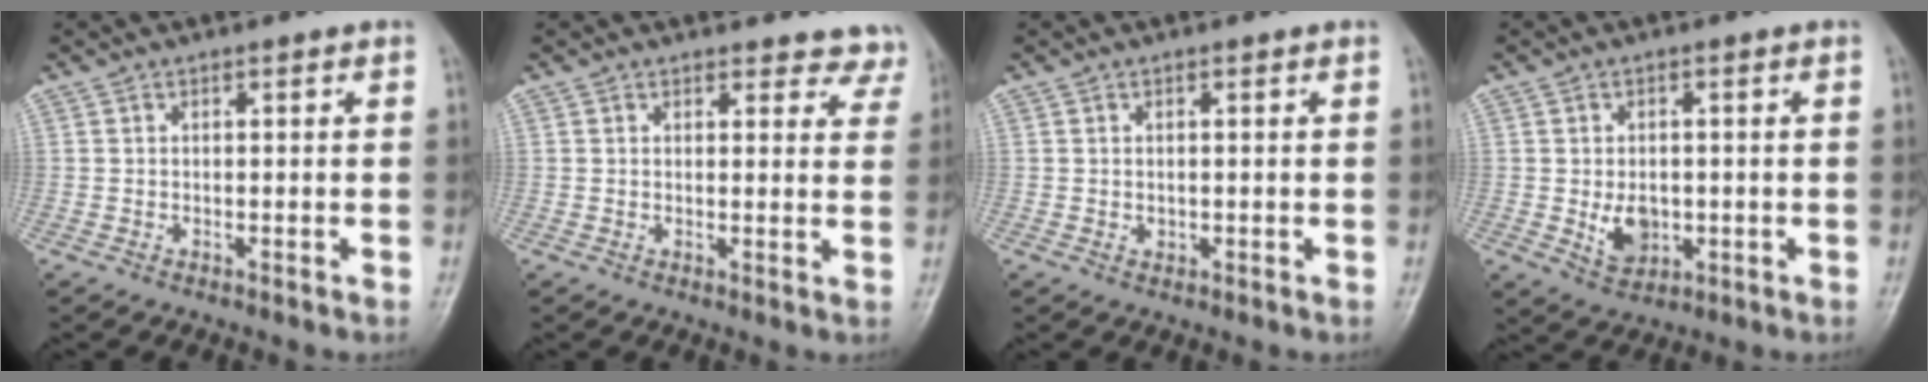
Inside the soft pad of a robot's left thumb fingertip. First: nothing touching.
{"total": 5.9, "force": [5.4, 2.4, 0.0], "torque": [0.049, -0.025, 0.033]}
{"total": 1.0, "force": [0.0, 0.9, 0.4], "torque": [-0.005, 0.000, 0.002]}
{"total": 5.6, "force": [-0.7, 4.2, 3.7], "torque": [-0.043, -0.005, -0.002]}